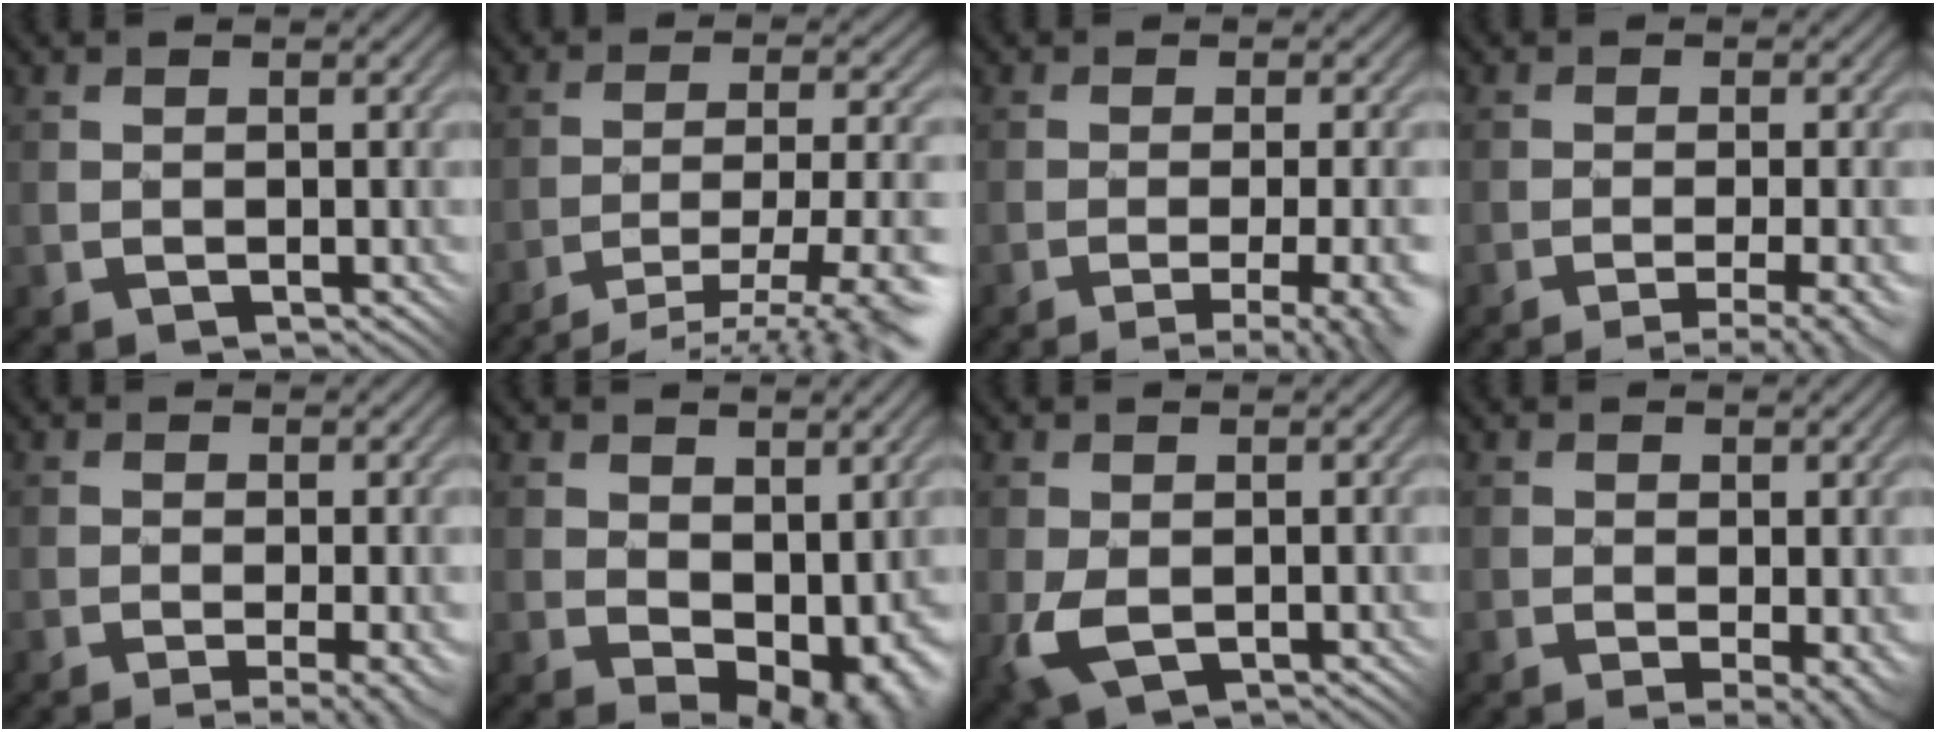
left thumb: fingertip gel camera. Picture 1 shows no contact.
{"total": 12.7, "force": [-10.4, 1.3, 7.1], "torque": [-0.111, 0.008, -0.146]}
{"total": 8.6, "force": [-5.6, 1.5, 6.4], "torque": [-0.078, 0.001, -0.056]}
{"total": 6.8, "force": [-5.4, 0.8, 3.9], "torque": [-0.052, 0.008, -0.064]}
{"total": 4.9, "force": [-3.3, 1.2, 3.4], "torque": [-0.040, 0.002, -0.036]}
{"total": 5.7, "force": [0.5, 3.5, 4.4], "torque": [-0.075, -0.018, 0.018]}
{"total": 4.2, "force": [-1.0, 2.5, 3.3], "torque": [-0.077, -0.015, -0.015]}
{"total": 3.7, "force": [-1.9, 1.7, 2.7], "torque": [-0.029, 0.002, -0.018]}